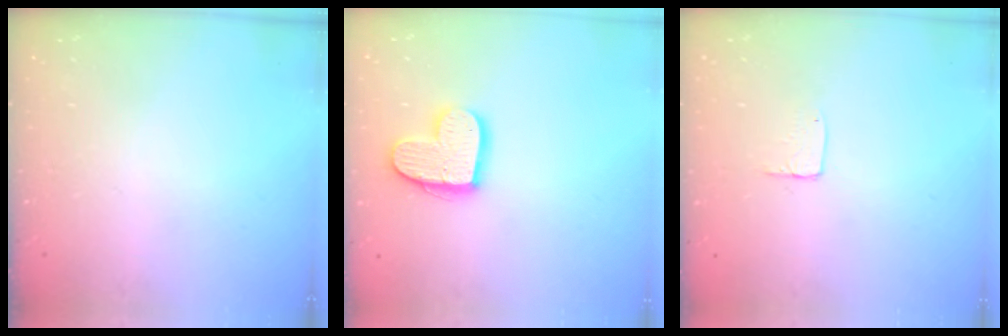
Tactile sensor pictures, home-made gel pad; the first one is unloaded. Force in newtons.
{"total": 14.5, "press": 14.5, "slide": 1.0}
{"total": 3.8, "press": 3.8, "slide": 0.3}